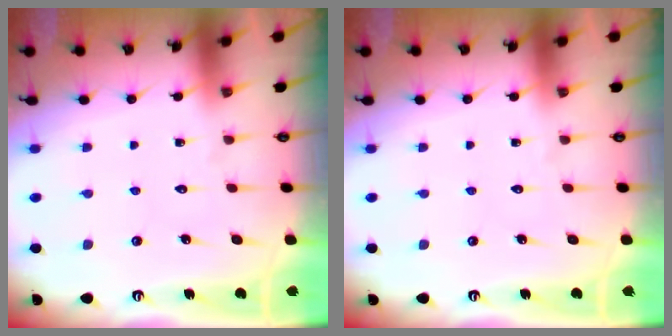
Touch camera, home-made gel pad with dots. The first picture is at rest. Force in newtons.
{"total": 0.0}